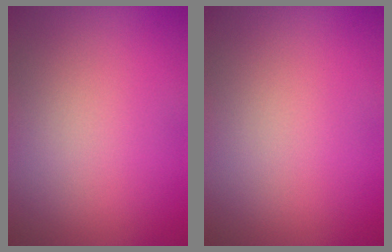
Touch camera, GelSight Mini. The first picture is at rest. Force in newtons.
{"total": 0.0}